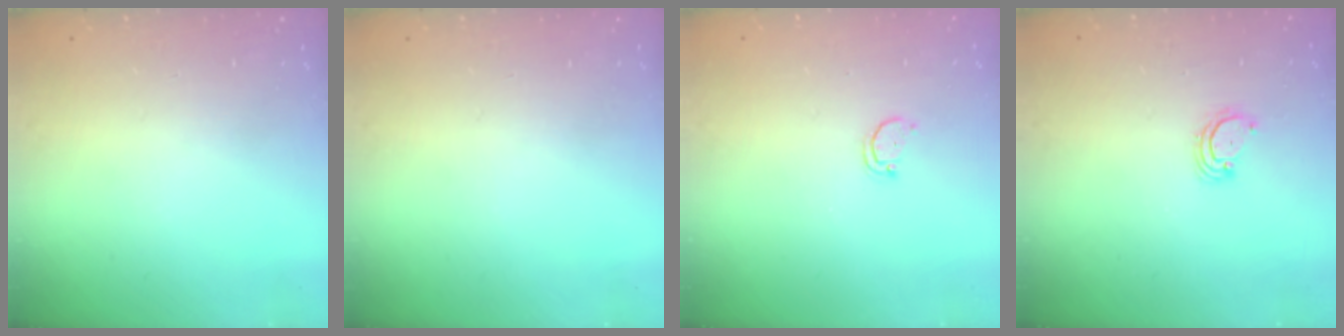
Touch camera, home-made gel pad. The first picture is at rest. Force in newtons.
{"total": 0.0}
{"total": 1.8, "press": 1.8, "slide": 0.1}
{"total": 2.8, "press": 2.8, "slide": 0.2}